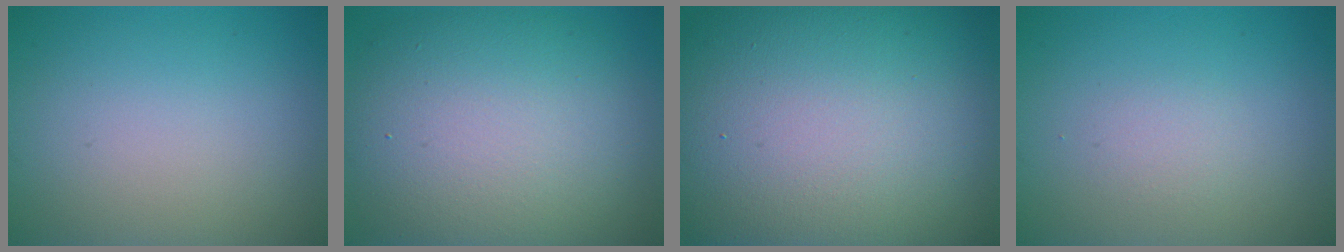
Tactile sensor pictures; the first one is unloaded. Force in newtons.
{"total": 12.3, "press": 12.3, "slide": 0.7}
{"total": 21.9, "press": 21.9, "slide": 0.9}
{"total": 1.1, "press": 1.1, "slide": 0.0}